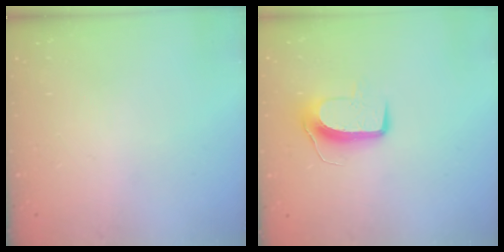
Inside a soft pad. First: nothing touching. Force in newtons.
{"total": 9.2, "press": 9.2, "slide": 0.4}